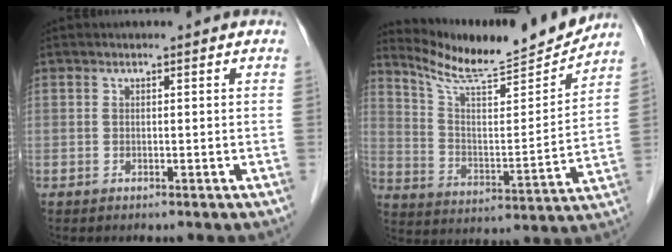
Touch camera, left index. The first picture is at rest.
{"total": 15.7, "force": [15.0, -0.5, 4.4], "torque": [-0.089, -0.025, 0.248]}